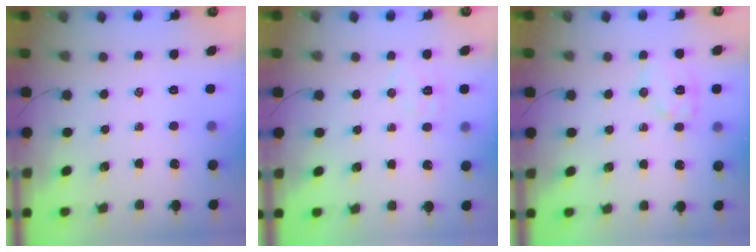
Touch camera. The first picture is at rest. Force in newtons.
{"total": 5.8, "press": 5.7, "slide": 1.0}
{"total": 8.4, "press": 8.4, "slide": 0.1}